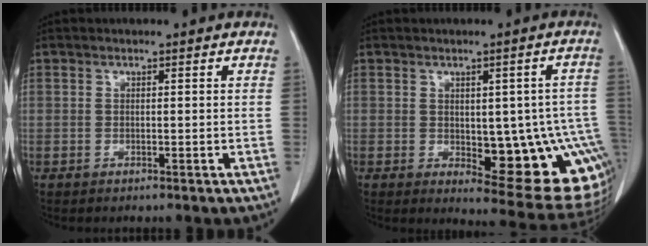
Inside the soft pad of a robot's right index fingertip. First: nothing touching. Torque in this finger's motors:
{"motor_torque": [1.28, -0.83, 0.29, 0.04]}